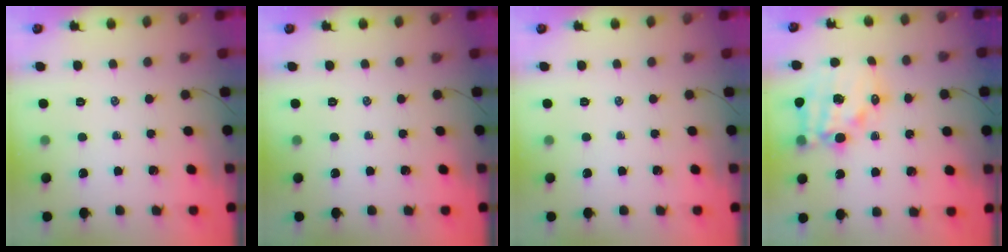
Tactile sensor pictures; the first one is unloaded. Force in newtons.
{"total": 0.0}
{"total": 0.0}
{"total": 15.7, "press": 15.3, "slide": 3.8}